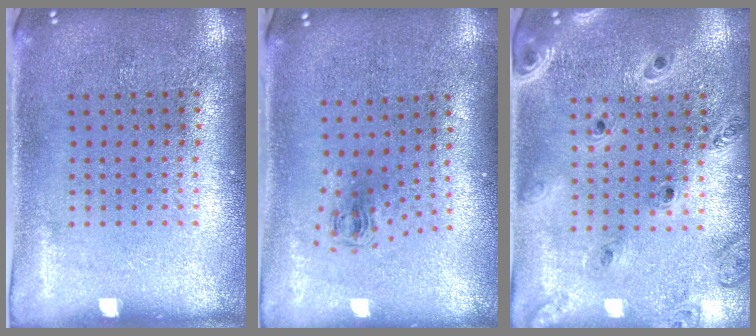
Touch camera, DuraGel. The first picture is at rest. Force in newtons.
{"total": 0.8, "press": 0.4, "slide": 0.7}
{"total": 1.3, "press": 1.3, "slide": 0.2}